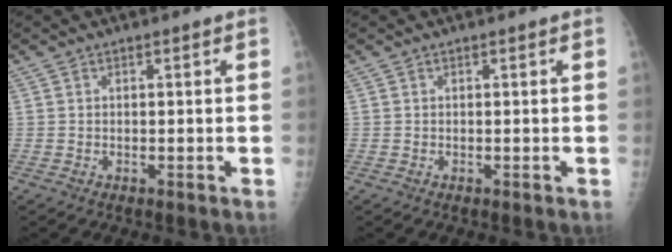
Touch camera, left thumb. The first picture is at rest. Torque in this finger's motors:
{"motor_torque": [0.00, 0.00, 0.00, 0.00, 0.00]}